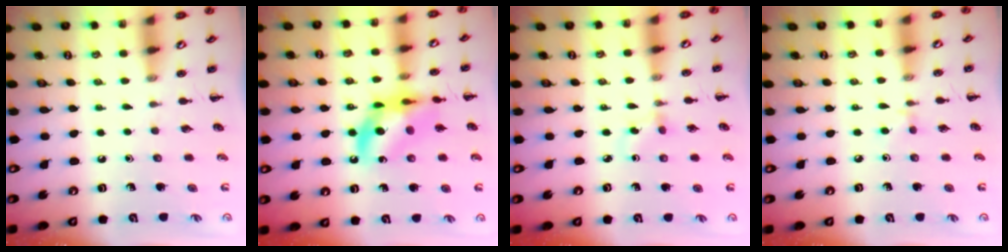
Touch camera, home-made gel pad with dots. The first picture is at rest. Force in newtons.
{"total": 15.0, "press": 14.7, "slide": 3.1}
{"total": 2.8, "press": 2.5, "slide": 1.2}
{"total": 3.0, "press": 2.7, "slide": 1.2}